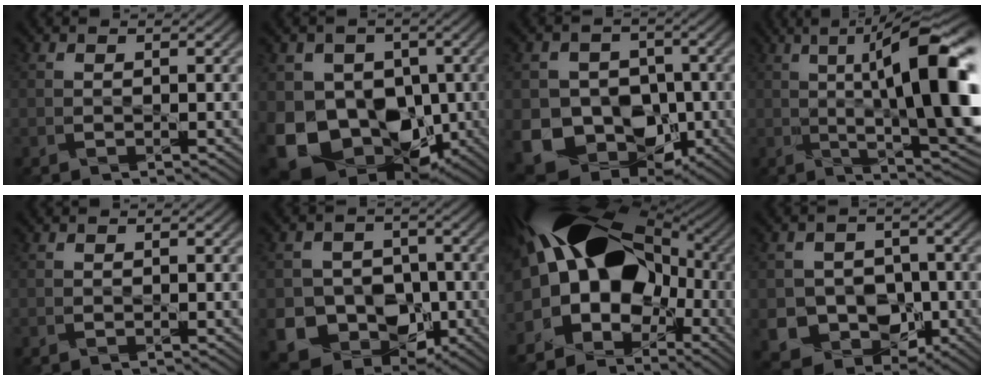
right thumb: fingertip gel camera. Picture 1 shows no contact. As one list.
[{"total": 15.1, "force": [-3.7, 12.2, 8.0], "torque": [-0.155, -0.020, -0.082]}, {"total": 13.4, "force": [-4.1, 11.4, 5.7], "torque": [-0.115, -0.030, -0.082]}, {"total": 16.0, "force": [1.5, 4.2, 15.3], "torque": [-0.219, 0.015, 0.036]}, {"total": 0.0}, {"total": 11.4, "force": [-4.0, 9.8, 4.4], "torque": [-0.087, -0.028, -0.083]}, {"total": 18.2, "force": [0.9, 12.8, 13.0], "torque": [-0.198, -0.008, 0.022]}, {"total": 9.0, "force": [-2.9, 7.8, 3.5], "torque": [-0.071, -0.023, -0.062]}]